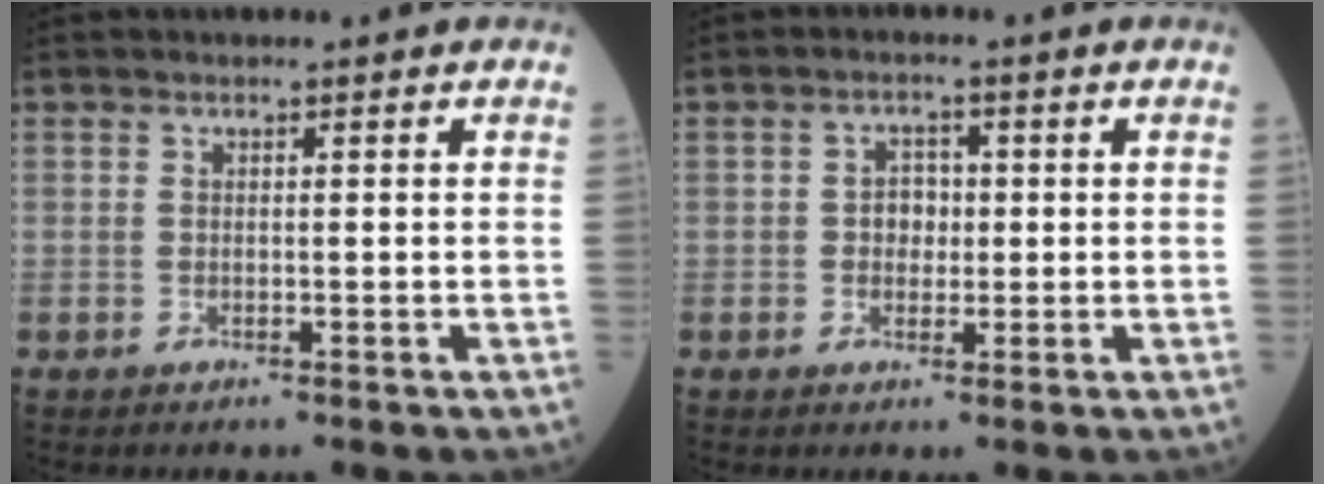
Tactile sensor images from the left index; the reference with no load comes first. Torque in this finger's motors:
{"motor_torque": [0.10, -0.05, 0.01, 0.01]}